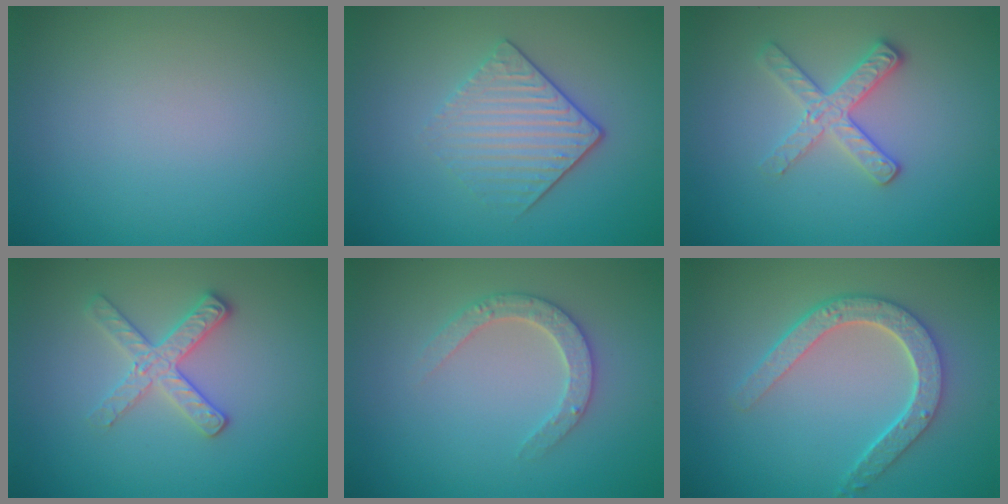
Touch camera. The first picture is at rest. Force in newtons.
{"total": 3.9, "press": 3.1, "slide": 2.3}
{"total": 2.7, "press": 2.6, "slide": 0.9}
{"total": 2.7, "press": 2.6, "slide": 0.9}
{"total": 2.7, "press": 2.6, "slide": 0.5}
{"total": 4.5, "press": 3.6, "slide": 2.8}